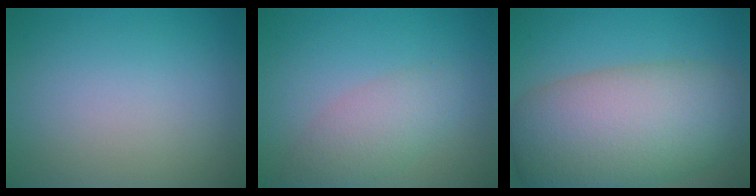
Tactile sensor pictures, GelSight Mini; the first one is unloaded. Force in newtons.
{"total": 3.3, "press": 3.3, "slide": 0.1}
{"total": 11.8, "press": 11.8, "slide": 0.5}